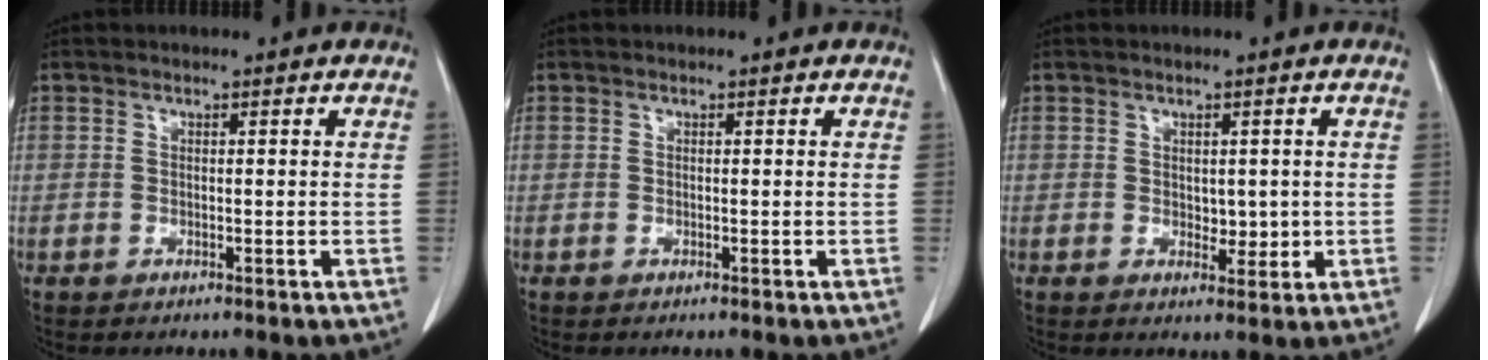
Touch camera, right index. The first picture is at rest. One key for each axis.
{"total": 0.0}
{"total": 2.5, "fx": 0.0, "fy": 1.6, "fz": 2.0, "tx": -0.024, "ty": -0.004, "tz": 0.006}